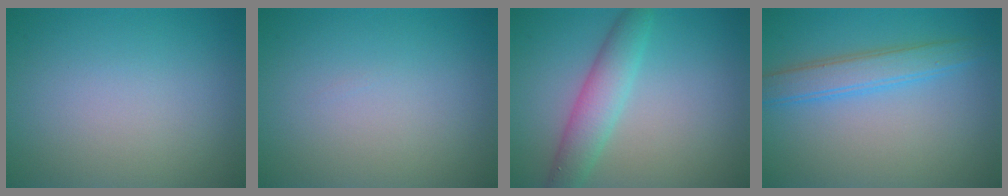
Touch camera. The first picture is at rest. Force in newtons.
{"total": 0.0}
{"total": 3.8, "press": 3.8, "slide": 0.1}
{"total": 3.3, "press": 3.3, "slide": 0.1}